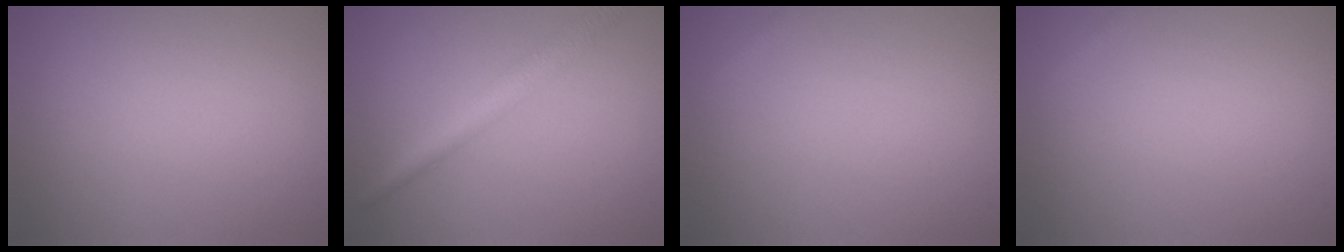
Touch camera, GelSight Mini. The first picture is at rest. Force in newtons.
{"total": 3.3, "press": 3.3, "slide": 0.1}
{"total": 0.5, "press": 0.5, "slide": 0.0}
{"total": 0.5, "press": 0.5, "slide": 0.0}